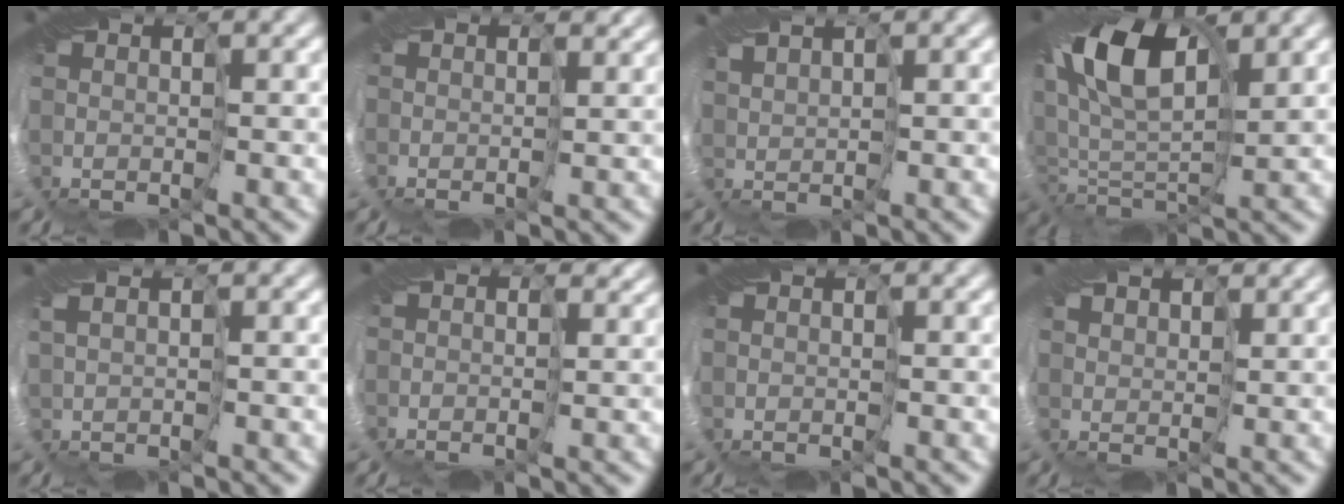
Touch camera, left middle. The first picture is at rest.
{"total": 2.1, "force": [1.8, 0.9, 0.4], "torque": [-0.009, 0.003, 0.025]}
{"total": 2.1, "force": [1.5, 0.6, 1.3], "torque": [-0.036, 0.009, 0.030]}
{"total": 8.5, "force": [1.3, 4.6, 7.0], "torque": [-0.142, 0.010, 0.008]}
{"total": 1.1, "force": [0.1, 0.2, 1.1], "torque": [-0.028, 0.003, 0.005]}
{"total": 2.5, "force": [1.4, 1.9, 0.9], "torque": [-0.023, 0.008, 0.022]}
{"total": 0.0}
{"total": 2.7, "force": [2.3, 1.3, 0.8], "torque": [-0.023, 0.004, 0.031]}